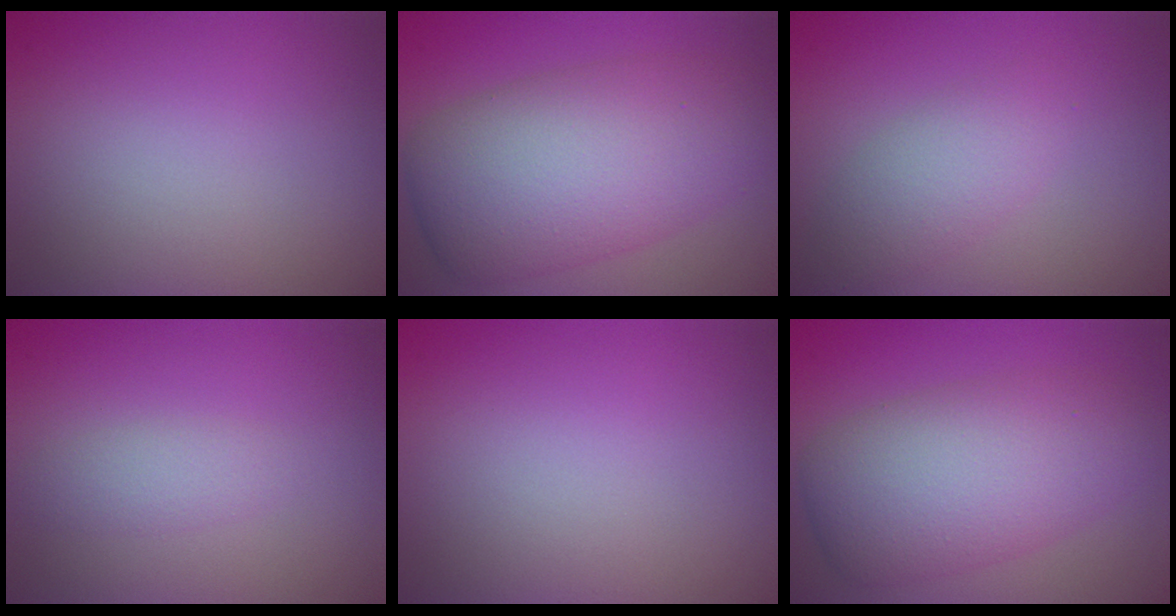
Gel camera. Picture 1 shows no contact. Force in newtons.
{"total": 9.6, "press": 9.6, "slide": 0.4}
{"total": 2.7, "press": 2.7, "slide": 0.0}
{"total": 1.4, "press": 1.4, "slide": 0.1}
{"total": 0.0}
{"total": 7.6, "press": 7.6, "slide": 0.2}